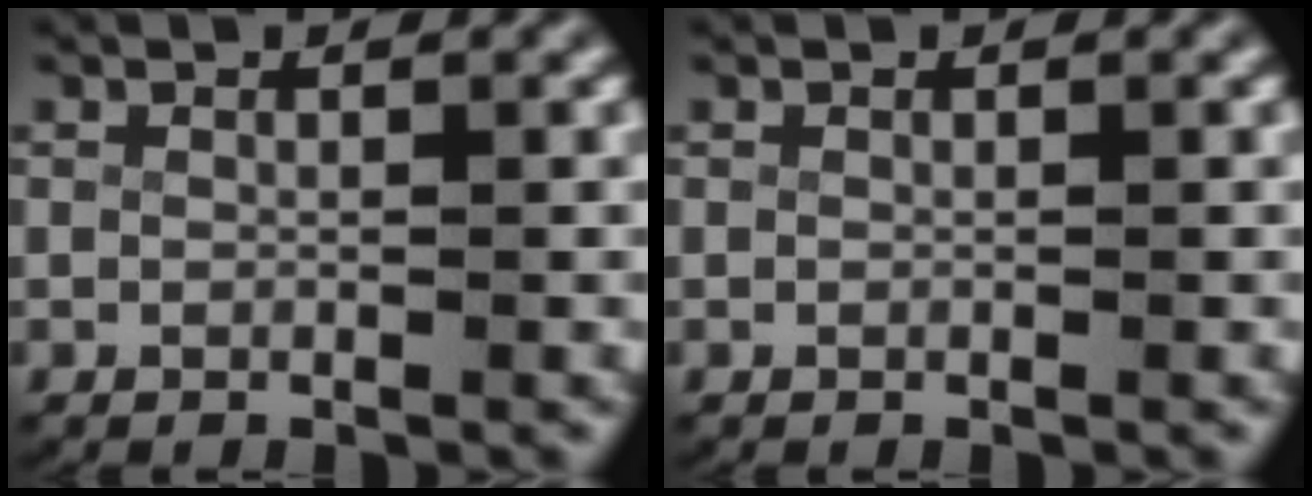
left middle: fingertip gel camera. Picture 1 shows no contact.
{"total": 0.0}